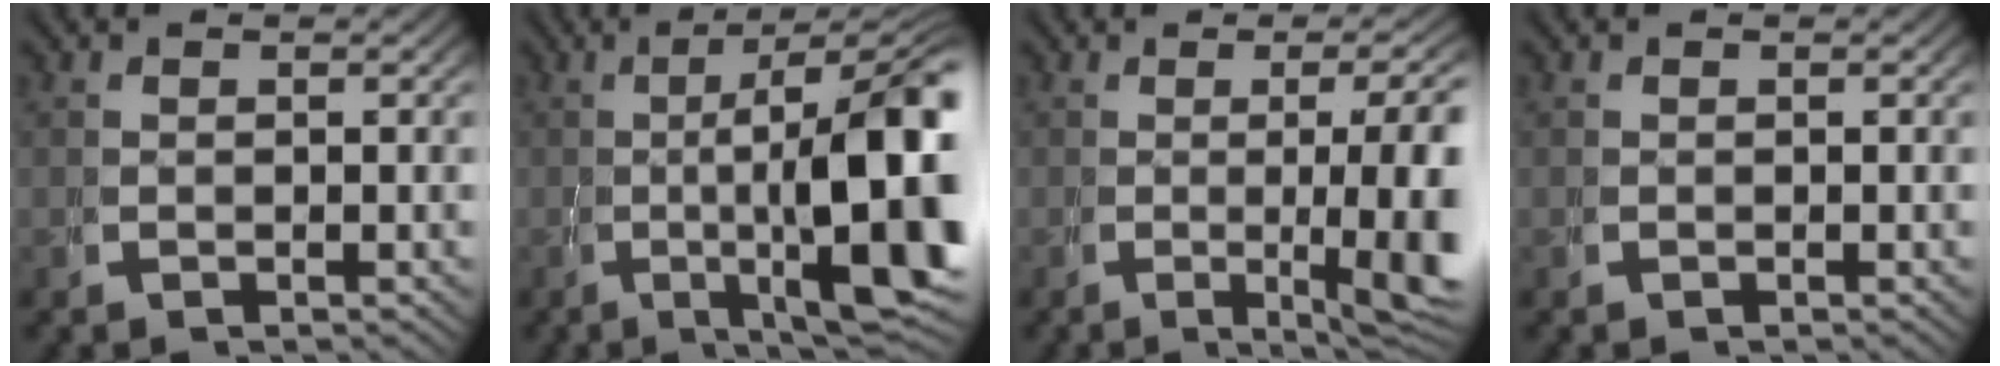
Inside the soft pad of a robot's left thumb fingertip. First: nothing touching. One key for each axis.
{"total": 16.0, "fx": -0.8, "fy": 6.4, "fz": 14.7, "tx": -0.197, "ty": -0.018, "tz": -0.007}
{"total": 9.3, "fx": -1.6, "fy": 2.8, "fz": 8.7, "tx": -0.115, "ty": -0.004, "tz": -0.024}
{"total": 0.0}